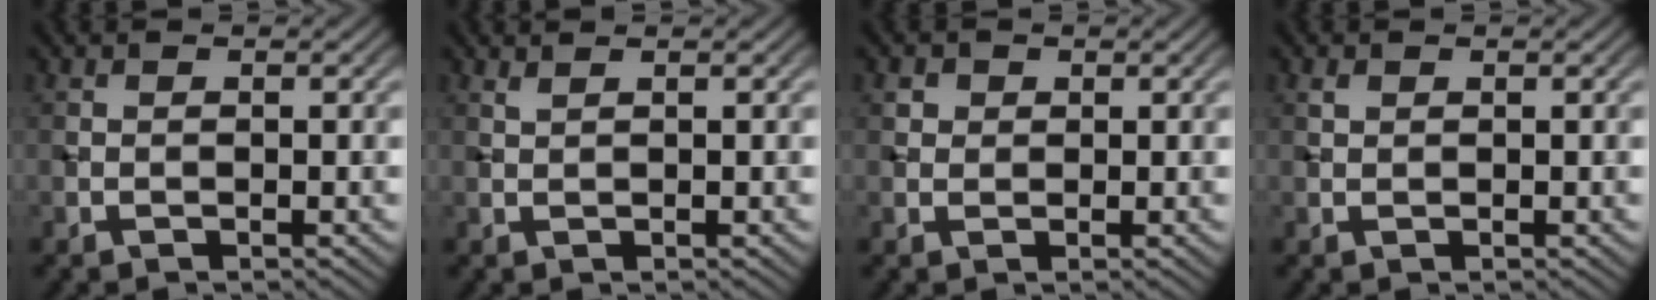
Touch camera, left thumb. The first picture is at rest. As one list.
[{"total": 0.8, "force": [0.7, 0.0, 0.4], "torque": [-0.012, 0.002, 0.011]}, {"total": 1.9, "force": [0.8, 1.6, 0.5], "torque": [-0.014, -0.008, 0.015]}, {"total": 0.7, "force": [0.4, 0.4, 0.4], "torque": [-0.011, 0.000, 0.009]}]